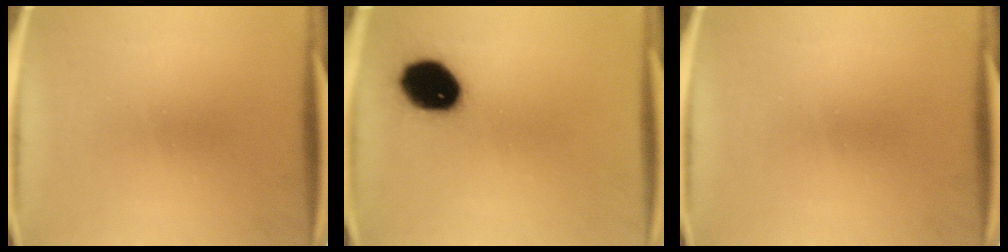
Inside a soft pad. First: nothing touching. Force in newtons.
{"total": 14.0}
{"total": 0.0}